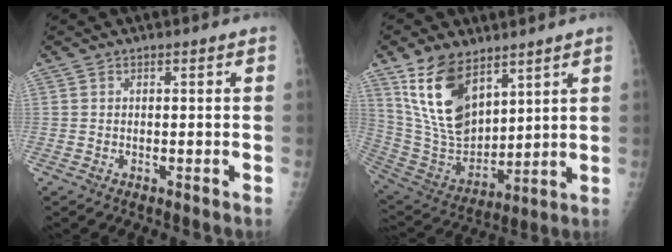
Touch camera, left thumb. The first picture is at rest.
{"total": 16.8, "force": [9.6, 9.1, 10.3], "torque": [-0.155, -0.050, 0.204]}